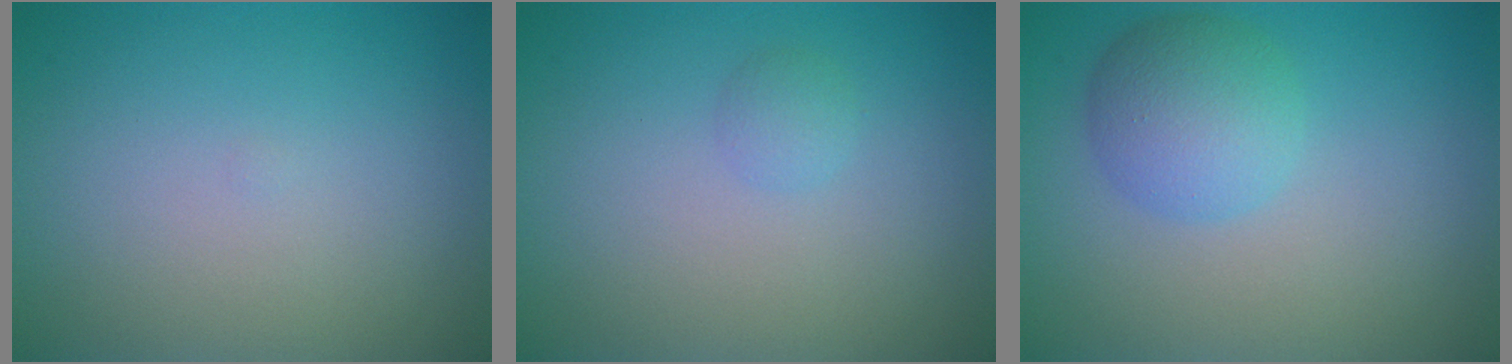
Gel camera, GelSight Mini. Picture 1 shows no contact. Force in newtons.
{"total": 0.9, "press": 0.8, "slide": 0.1}
{"total": 4.0, "press": 4.0, "slide": 0.1}